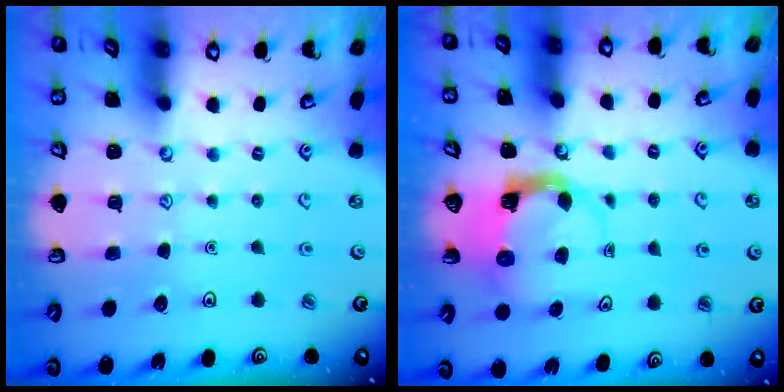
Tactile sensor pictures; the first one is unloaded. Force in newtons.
{"total": 3.9, "press": 3.9, "slide": 0.6}